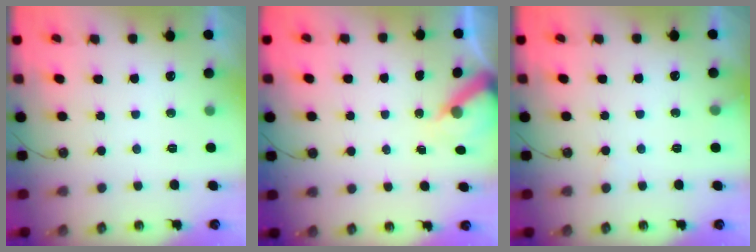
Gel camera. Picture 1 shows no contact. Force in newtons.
{"total": 6.4, "press": 6.3, "slide": 0.7}
{"total": 6.3, "press": 6.2, "slide": 0.4}